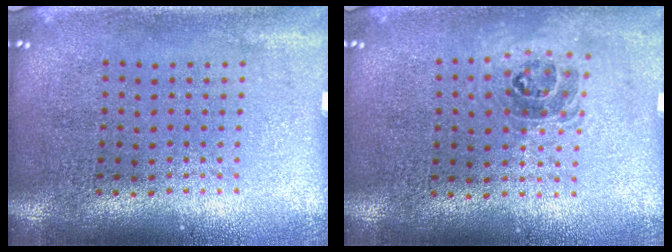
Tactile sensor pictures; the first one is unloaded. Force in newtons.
{"total": 1.0, "press": 0.9, "slide": 0.5}